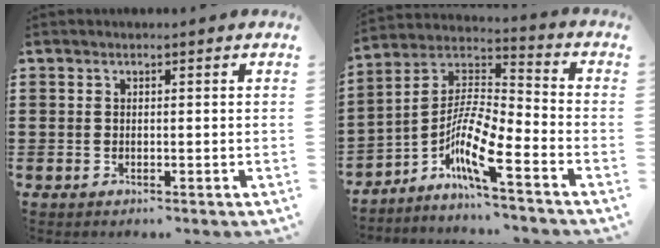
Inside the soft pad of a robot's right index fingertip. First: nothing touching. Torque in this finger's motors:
{"motor_torque": [0.36, 0.03, 0.42, 0.09]}